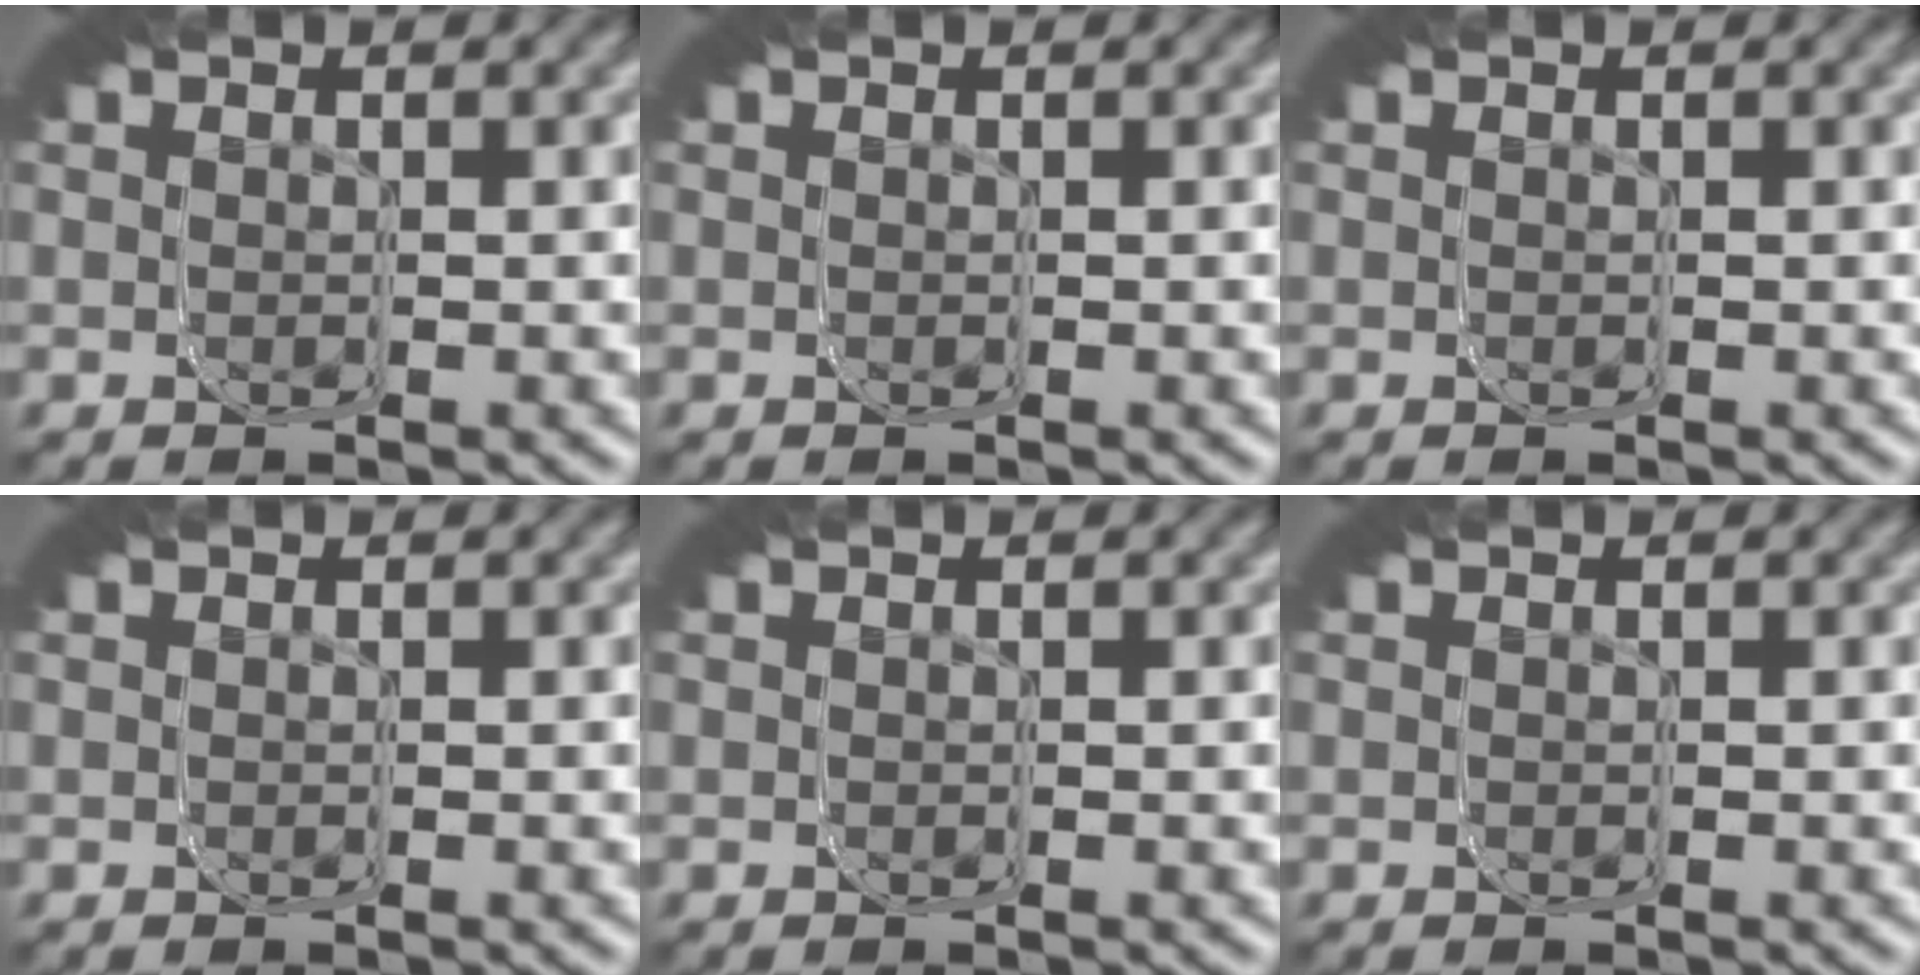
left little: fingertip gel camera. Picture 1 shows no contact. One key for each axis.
{"total": 0.0}
{"total": 0.0}
{"total": 0.0}
{"total": 0.0}
{"total": 0.0}